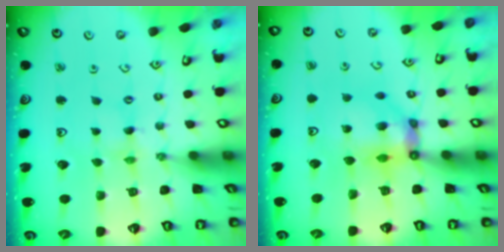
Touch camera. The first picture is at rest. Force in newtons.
{"total": 9.1, "press": 9.0, "slide": 1.1}